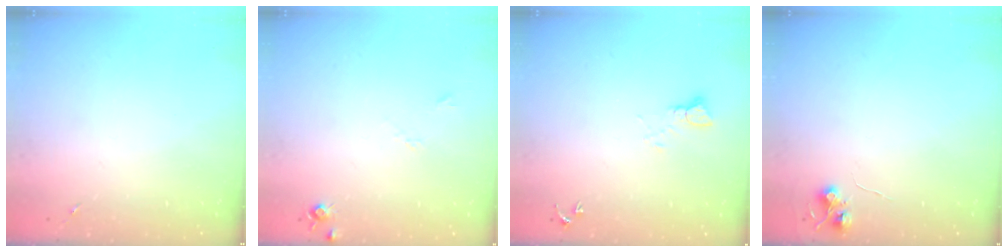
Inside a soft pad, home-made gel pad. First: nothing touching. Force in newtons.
{"total": 5.4, "press": 5.4, "slide": 0.6}
{"total": 4.2, "press": 4.1, "slide": 0.4}
{"total": 5.5, "press": 5.5, "slide": 0.5}